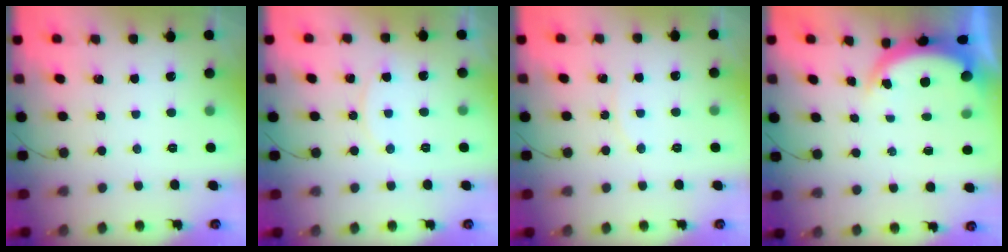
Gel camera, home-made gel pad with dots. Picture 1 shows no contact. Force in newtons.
{"total": 5.1, "press": 5.1, "slide": 0.7}
{"total": 5.0, "press": 5.0, "slide": 0.6}
{"total": 4.9, "press": 4.8, "slide": 1.0}